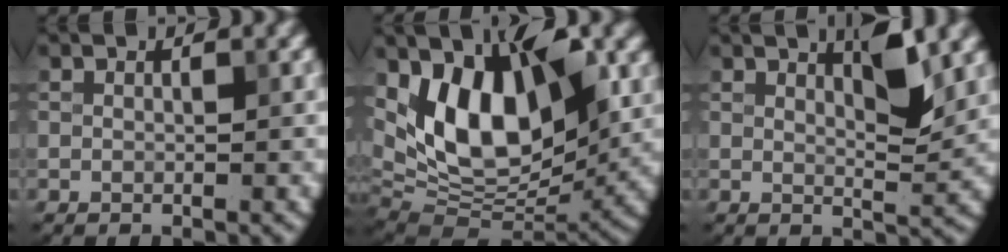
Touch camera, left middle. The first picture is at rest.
{"total": 10.3, "force": [2.1, 5.7, 8.4], "torque": [-0.150, -0.005, 0.050]}
{"total": 2.1, "force": [1.0, -0.1, 1.8], "torque": [-0.042, -0.004, 0.035]}